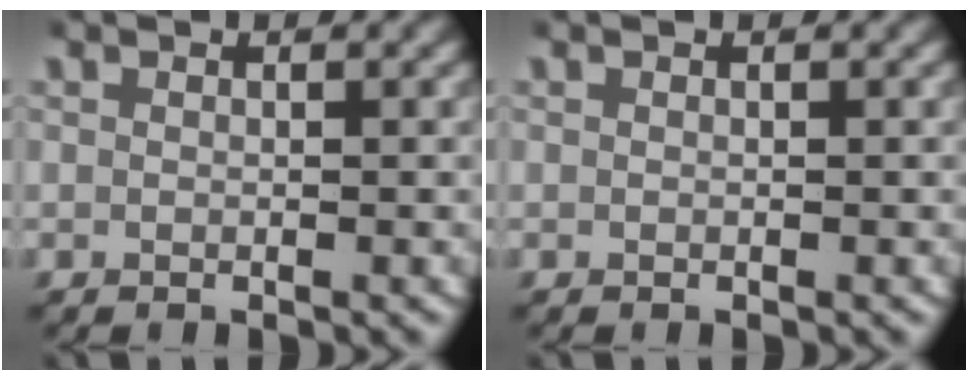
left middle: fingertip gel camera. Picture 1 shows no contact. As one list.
[{"total": 0.0}]